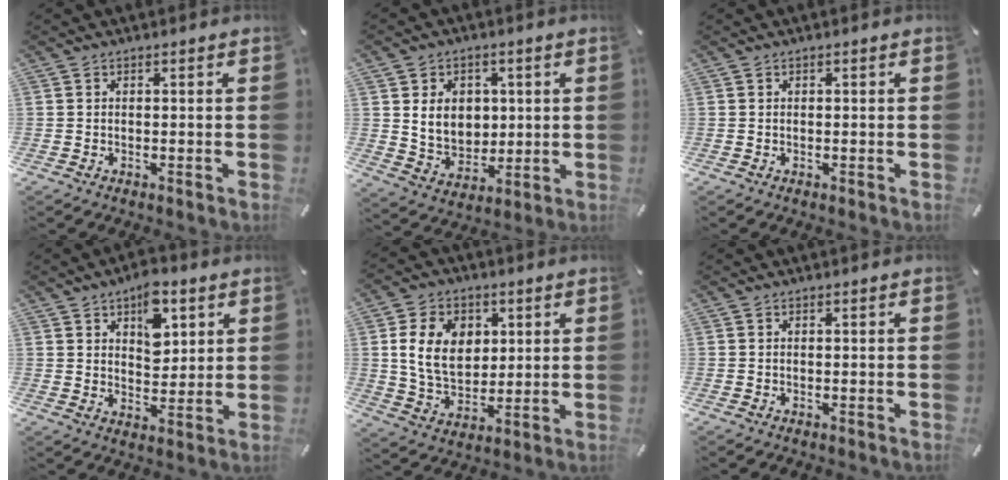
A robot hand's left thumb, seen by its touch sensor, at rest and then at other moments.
{"total": 8.7, "force": [2.2, 7.5, 3.8], "torque": [-0.079, -0.007, 0.038]}
{"total": 0.0}
{"total": 9.7, "force": [4.9, 6.1, 5.7], "torque": [-0.062, -0.018, 0.081]}
{"total": 12.2, "force": [2.9, 9.3, 7.4], "torque": [-0.149, 0.007, 0.051]}
{"total": 0.0}